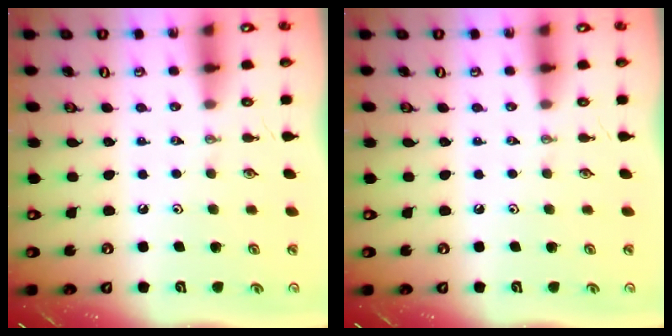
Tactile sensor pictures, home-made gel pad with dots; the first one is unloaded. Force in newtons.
{"total": 0.0}